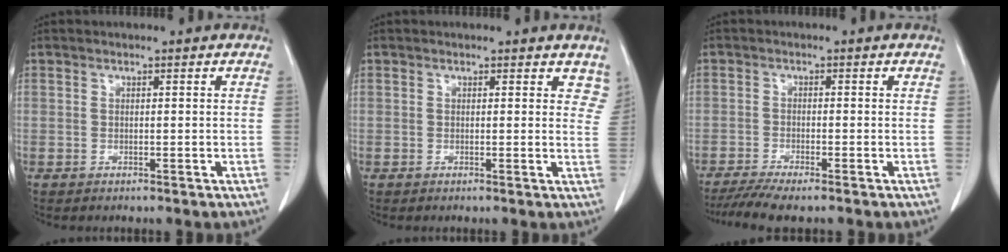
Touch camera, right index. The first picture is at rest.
{"total": 4.3, "force": [3.6, 1.9, 1.4], "torque": [0.005, -0.008, 0.021]}
{"total": 6.0, "force": [-4.8, 0.3, 3.6], "torque": [-0.058, -0.013, -0.082]}